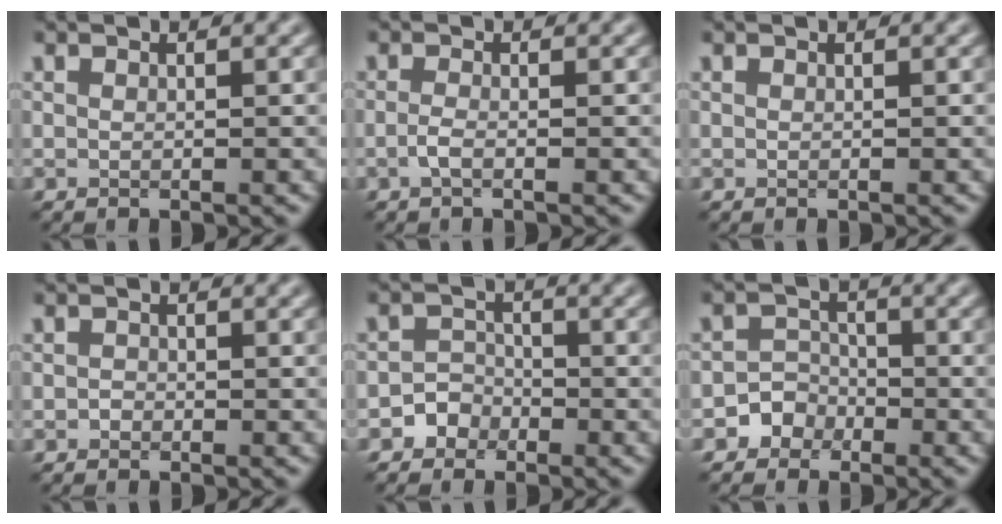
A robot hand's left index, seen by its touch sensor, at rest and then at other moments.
{"total": 1.2, "force": [-0.5, 0.3, 1.0], "torque": [-0.024, -0.002, -0.013]}
{"total": 0.0}
{"total": 0.6, "force": [-0.3, 0.5, 0.1], "torque": [-0.001, -0.003, -0.006]}
{"total": 2.0, "force": [-1.3, 1.5, 0.1], "torque": [0.020, 0.014, -0.031]}
{"total": 2.6, "force": [-1.6, 2.1, 0.2], "torque": [0.029, 0.013, -0.038]}